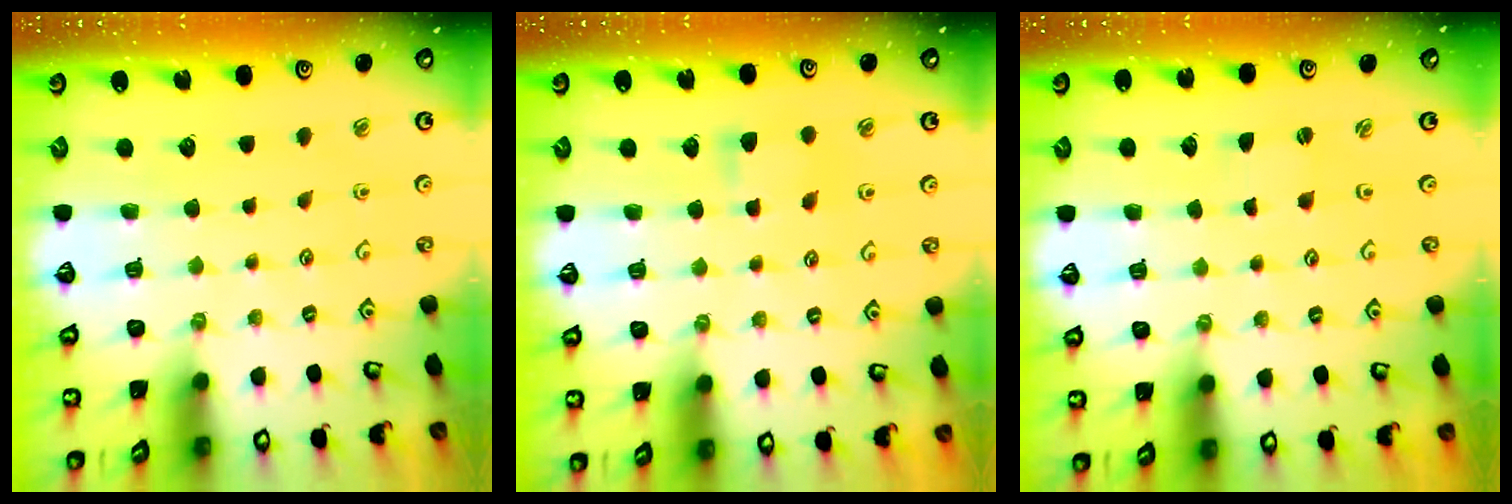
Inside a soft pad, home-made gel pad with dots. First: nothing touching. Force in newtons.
{"total": 4.5, "press": 4.4, "slide": 0.8}
{"total": 0.5, "press": 0.5, "slide": 0.1}